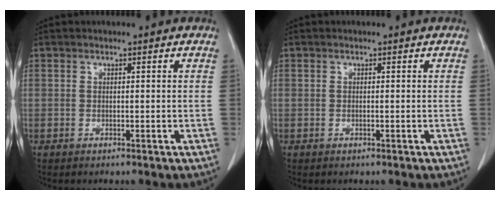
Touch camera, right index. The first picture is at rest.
{"total": 0.0}